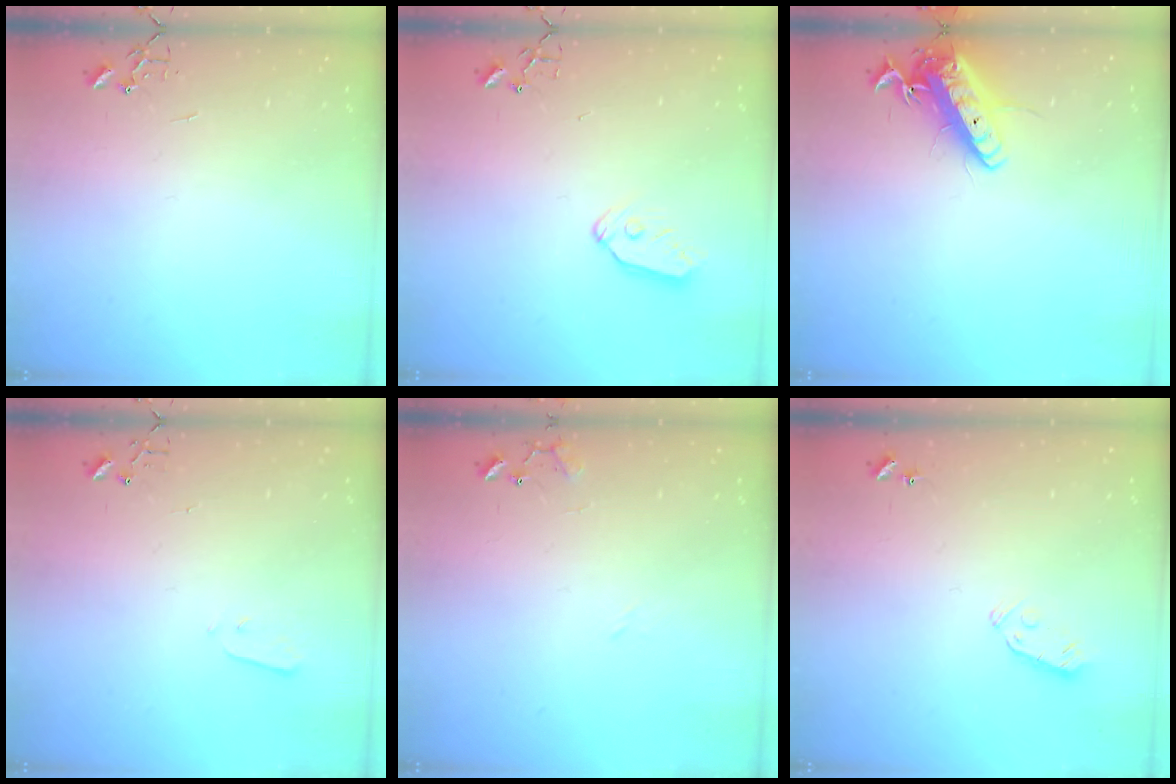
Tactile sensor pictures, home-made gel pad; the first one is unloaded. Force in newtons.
{"total": 7.7, "press": 7.7, "slide": 0.4}
{"total": 13.9, "press": 13.7, "slide": 2.5}
{"total": 1.9, "press": 1.9, "slide": 0.4}
{"total": 9.5, "press": 9.5, "slide": 0.7}
{"total": 3.6, "press": 3.4, "slide": 0.9}